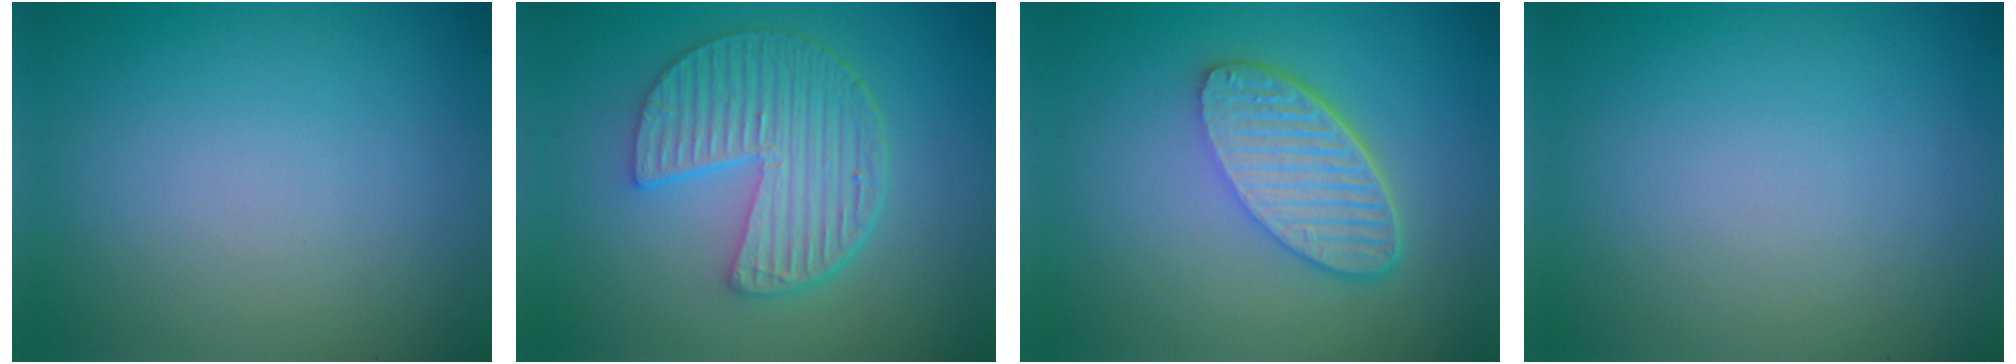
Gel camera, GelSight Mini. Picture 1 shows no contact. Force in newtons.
{"total": 6.3, "press": 4.5, "slide": 4.3}
{"total": 5.7, "press": 4.2, "slide": 3.9}
{"total": 0.0}